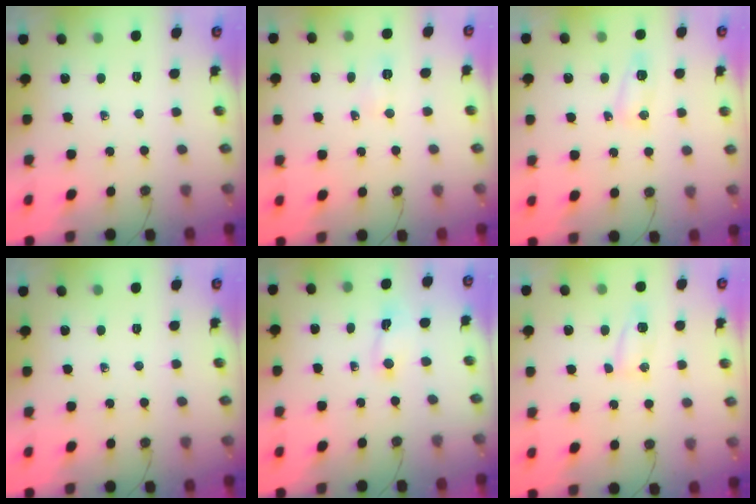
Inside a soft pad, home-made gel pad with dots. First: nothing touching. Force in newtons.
{"total": 3.4, "press": 3.2, "slide": 1.2}
{"total": 10.9, "press": 6.2, "slide": 9.0}
{"total": 0.0}
{"total": 1.4, "press": 1.4, "slide": 0.3}
{"total": 5.2, "press": 5.2, "slide": 0.5}